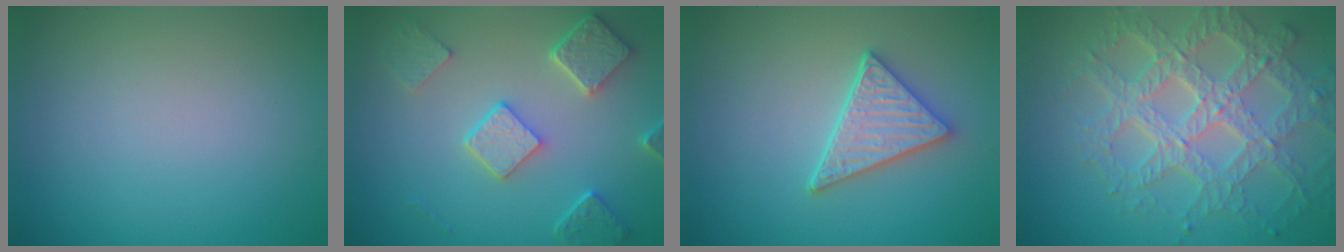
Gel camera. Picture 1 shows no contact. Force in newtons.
{"total": 4.9, "press": 3.9, "slide": 2.9}
{"total": 3.7, "press": 3.3, "slide": 1.7}
{"total": 7.8, "press": 5.6, "slide": 5.5}